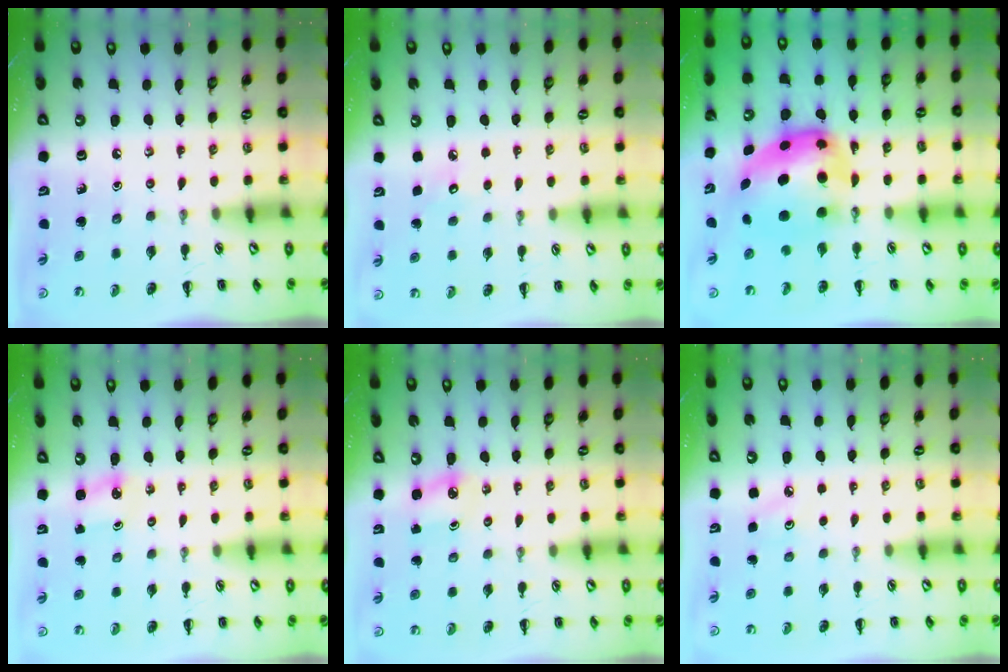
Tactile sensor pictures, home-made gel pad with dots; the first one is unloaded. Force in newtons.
{"total": 3.8, "press": 3.7, "slide": 0.9}
{"total": 8.9, "press": 8.6, "slide": 2.2}
{"total": 1.9, "press": 1.8, "slide": 0.3}
{"total": 3.2, "press": 3.1, "slide": 0.7}
{"total": 2.8, "press": 2.7, "slide": 0.8}